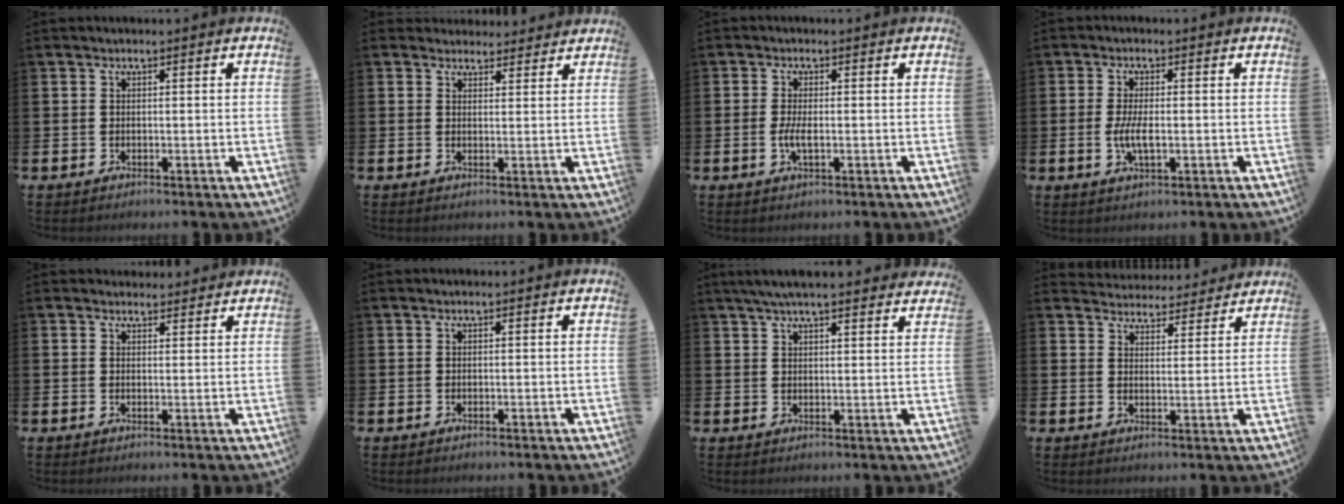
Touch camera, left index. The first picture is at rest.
{"total": 3.1, "force": [2.9, 1.0, -0.3], "torque": [0.010, -0.015, 0.052]}
{"total": 2.5, "force": [-0.5, 0.8, 2.4], "torque": [-0.042, 0.000, -0.009]}
{"total": 3.7, "force": [-0.5, 1.4, 3.4], "torque": [-0.068, -0.001, -0.012]}
{"total": 2.2, "force": [2.1, 0.7, -0.2], "torque": [0.009, -0.008, 0.038]}
{"total": 0.0}
{"total": 4.9, "force": [4.5, 0.5, 1.9], "torque": [-0.045, -0.011, 0.082]}
{"total": 4.5, "force": [4.4, 1.0, -0.3], "torque": [-0.007, -0.034, 0.078]}